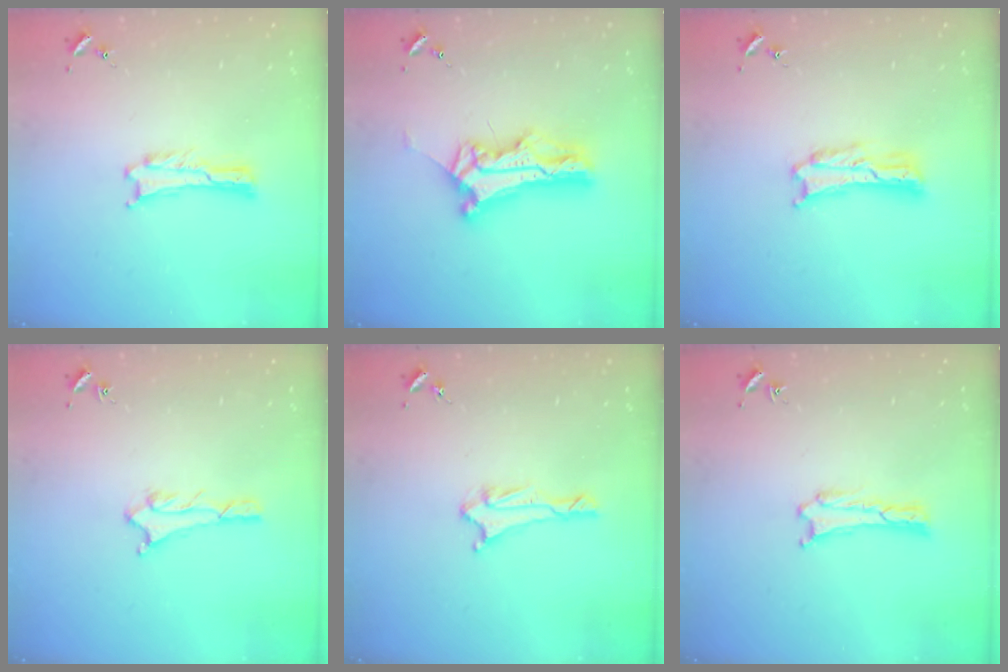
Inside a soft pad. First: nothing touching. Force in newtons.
{"total": 10.1, "press": 10.0, "slide": 0.7}
{"total": 1.7, "press": 1.7, "slide": 0.3}
{"total": 2.0, "press": 2.0, "slide": 0.2}
{"total": 1.7, "press": 1.6, "slide": 0.6}
{"total": 0.0}